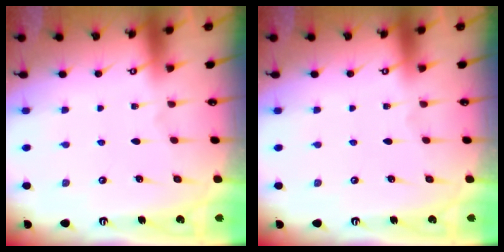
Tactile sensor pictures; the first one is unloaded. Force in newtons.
{"total": 0.0}